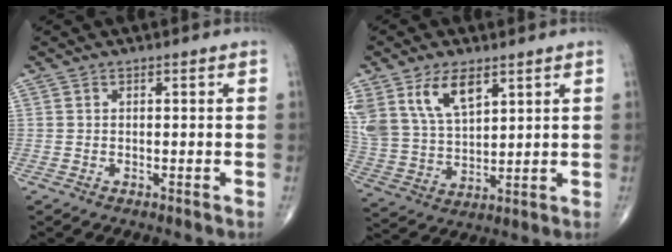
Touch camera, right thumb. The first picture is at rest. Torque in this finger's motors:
{"motor_torque": [0.11, 0.25, 1.19, 0.98, 0.13]}